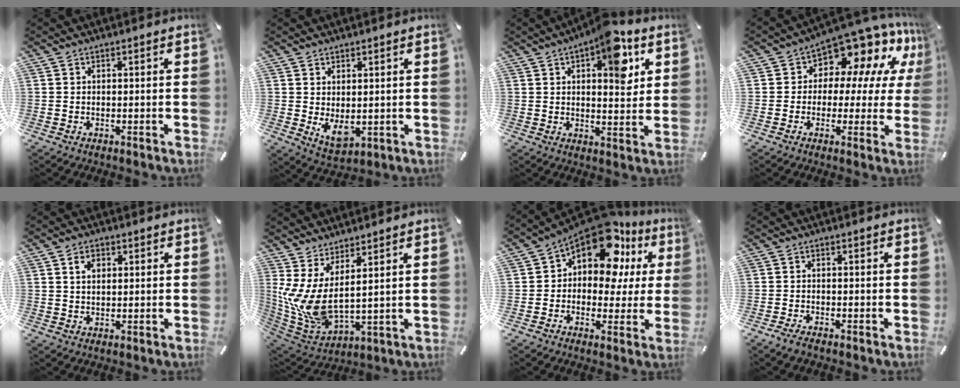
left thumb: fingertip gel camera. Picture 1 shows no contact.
{"total": 5.8, "force": [0.5, 3.6, 4.5], "torque": [-0.074, -0.012, 0.008]}
{"total": 11.7, "force": [5.7, 5.2, 8.8], "torque": [-0.096, -0.032, 0.089]}
{"total": 10.1, "force": [7.5, 5.5, 4.0], "torque": [-0.071, -0.073, 0.133]}
{"total": 3.2, "force": [1.3, 2.3, 1.8], "torque": [-0.032, 0.002, 0.021]}
{"total": 7.9, "force": [2.6, 2.9, 6.9], "torque": [-0.165, -0.061, 0.052]}
{"total": 15.3, "force": [8.9, 7.9, 9.6], "torque": [-0.161, -0.069, 0.156]}
{"total": 1.6, "force": [-1.3, 0.4, 0.9], "torque": [-0.016, 0.003, -0.024]}